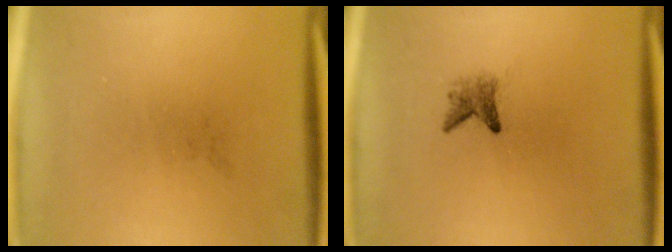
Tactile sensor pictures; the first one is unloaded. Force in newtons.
{"total": 2.0}